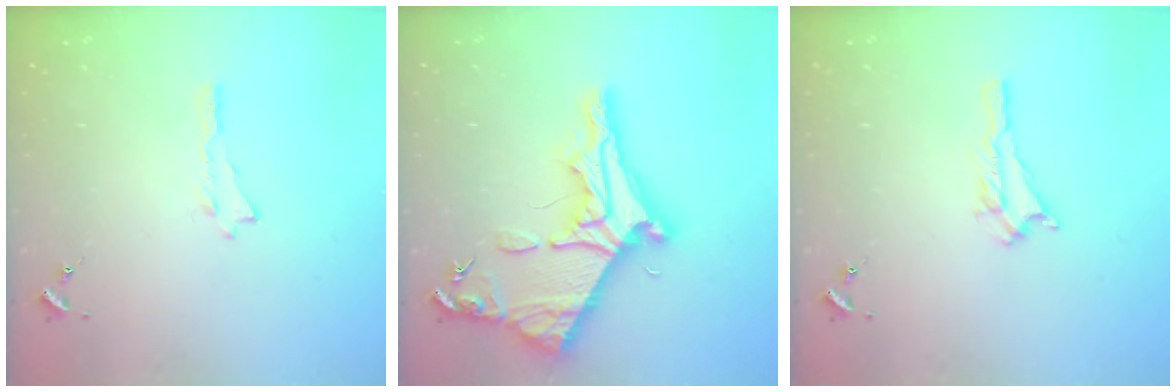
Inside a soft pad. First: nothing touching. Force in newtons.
{"total": 10.1, "press": 10.1, "slide": 1.0}
{"total": 1.5, "press": 1.4, "slide": 0.2}